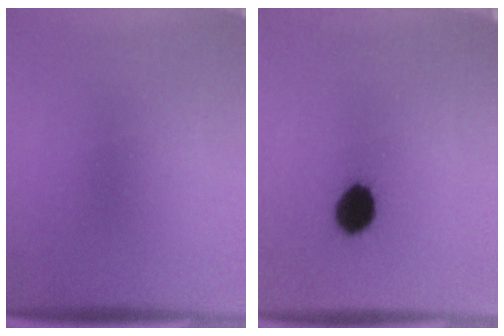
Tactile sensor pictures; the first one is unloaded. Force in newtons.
{"total": 6.4}